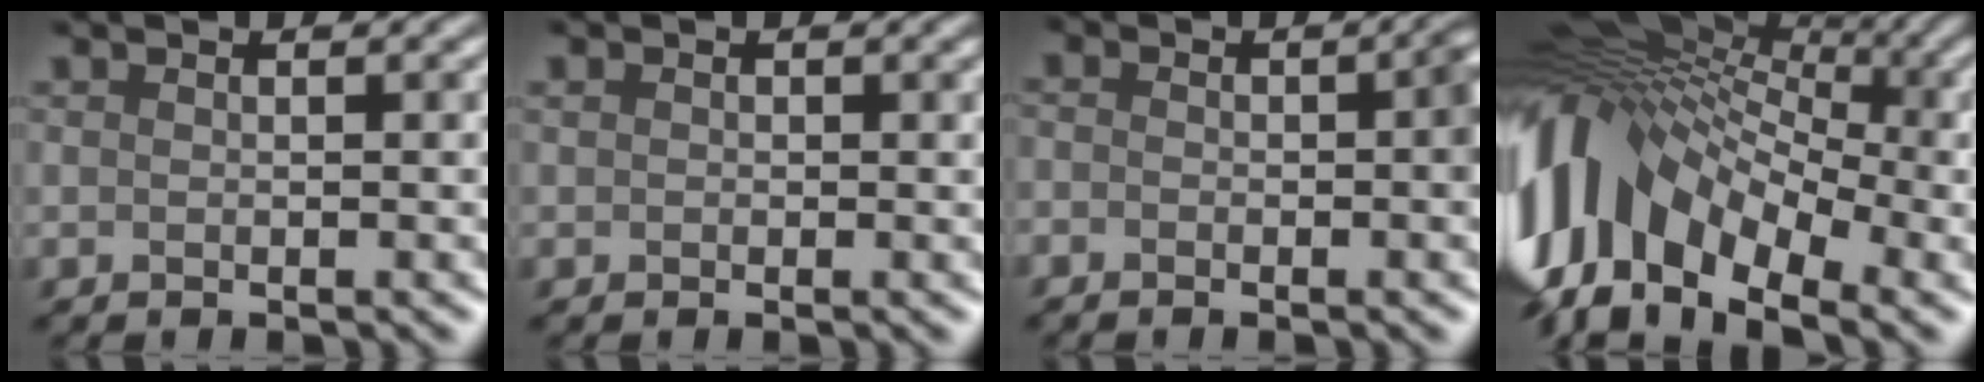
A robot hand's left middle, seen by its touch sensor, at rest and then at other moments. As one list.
[{"total": 1.7, "force": [-0.4, -0.9, -1.4], "torque": [0.002, -0.002, 0.013]}, {"total": 2.0, "force": [-1.9, -0.6, 0.2], "torque": [-0.025, 0.001, -0.012]}, {"total": 12.3, "force": [-4.0, 8.0, 8.4], "torque": [-0.205, 0.011, -0.058]}]